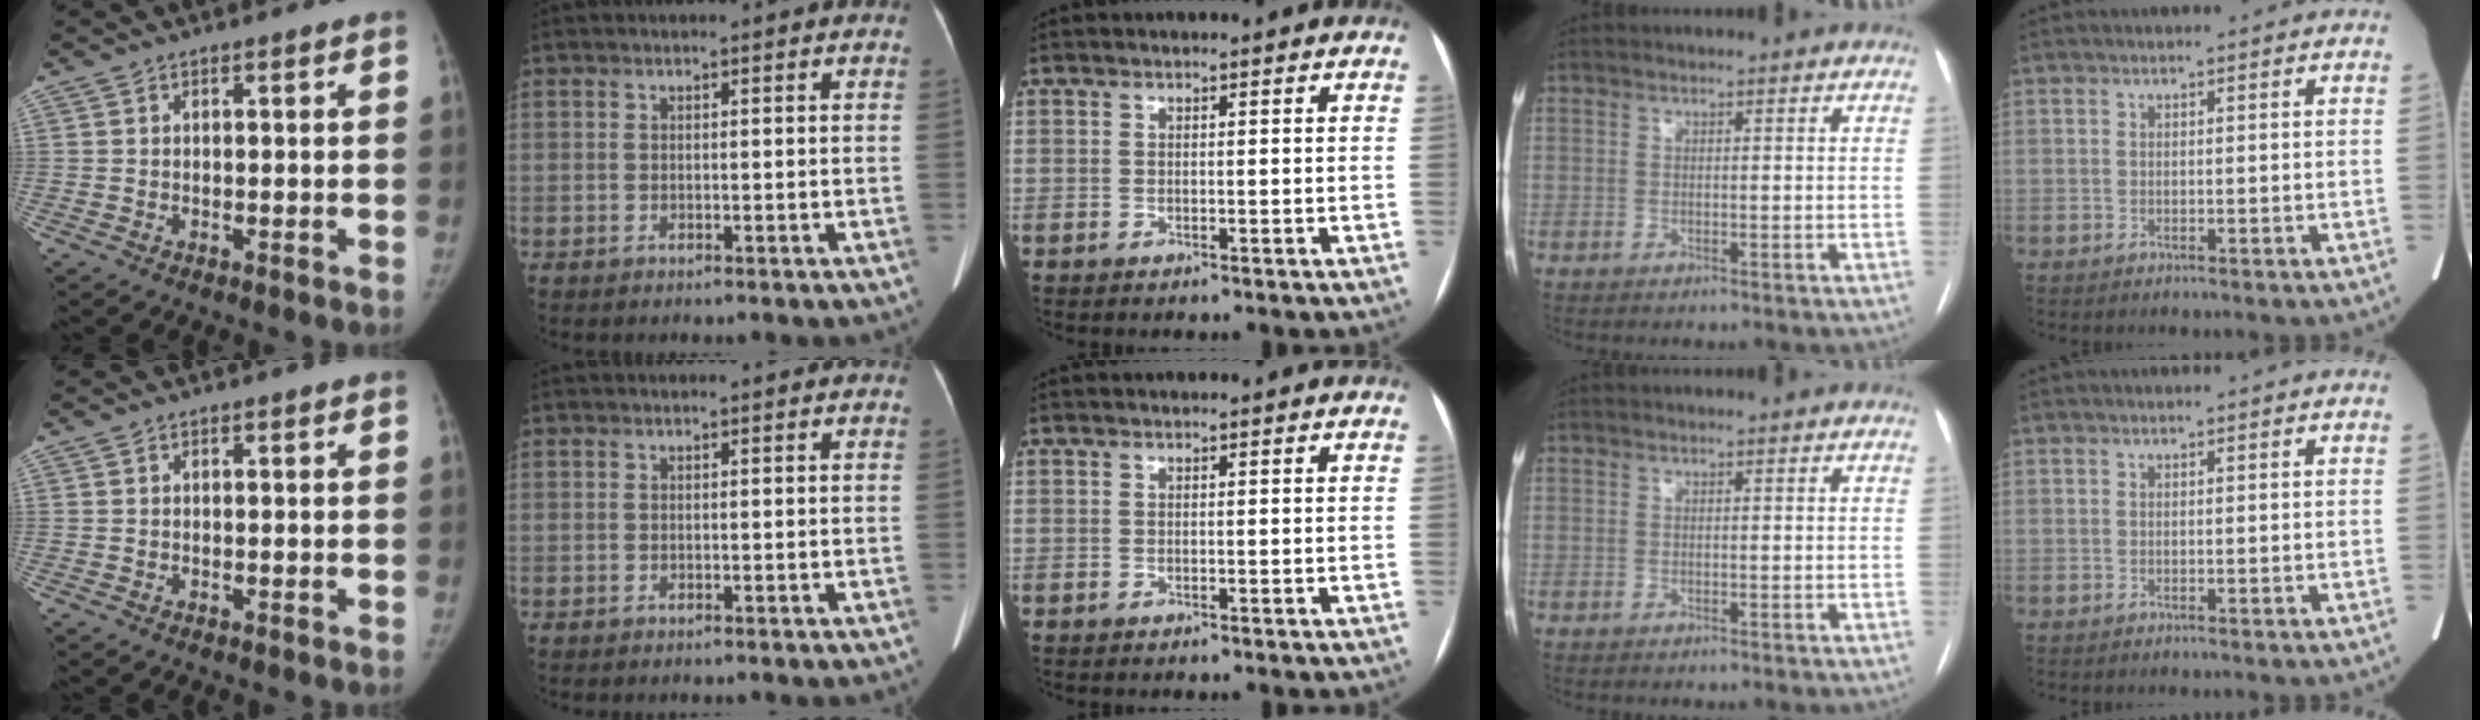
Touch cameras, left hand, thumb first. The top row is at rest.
{}